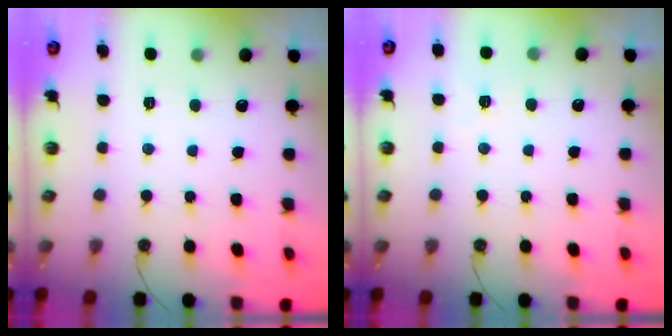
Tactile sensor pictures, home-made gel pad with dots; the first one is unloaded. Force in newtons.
{"total": 3.9, "press": 3.6, "slide": 1.5}